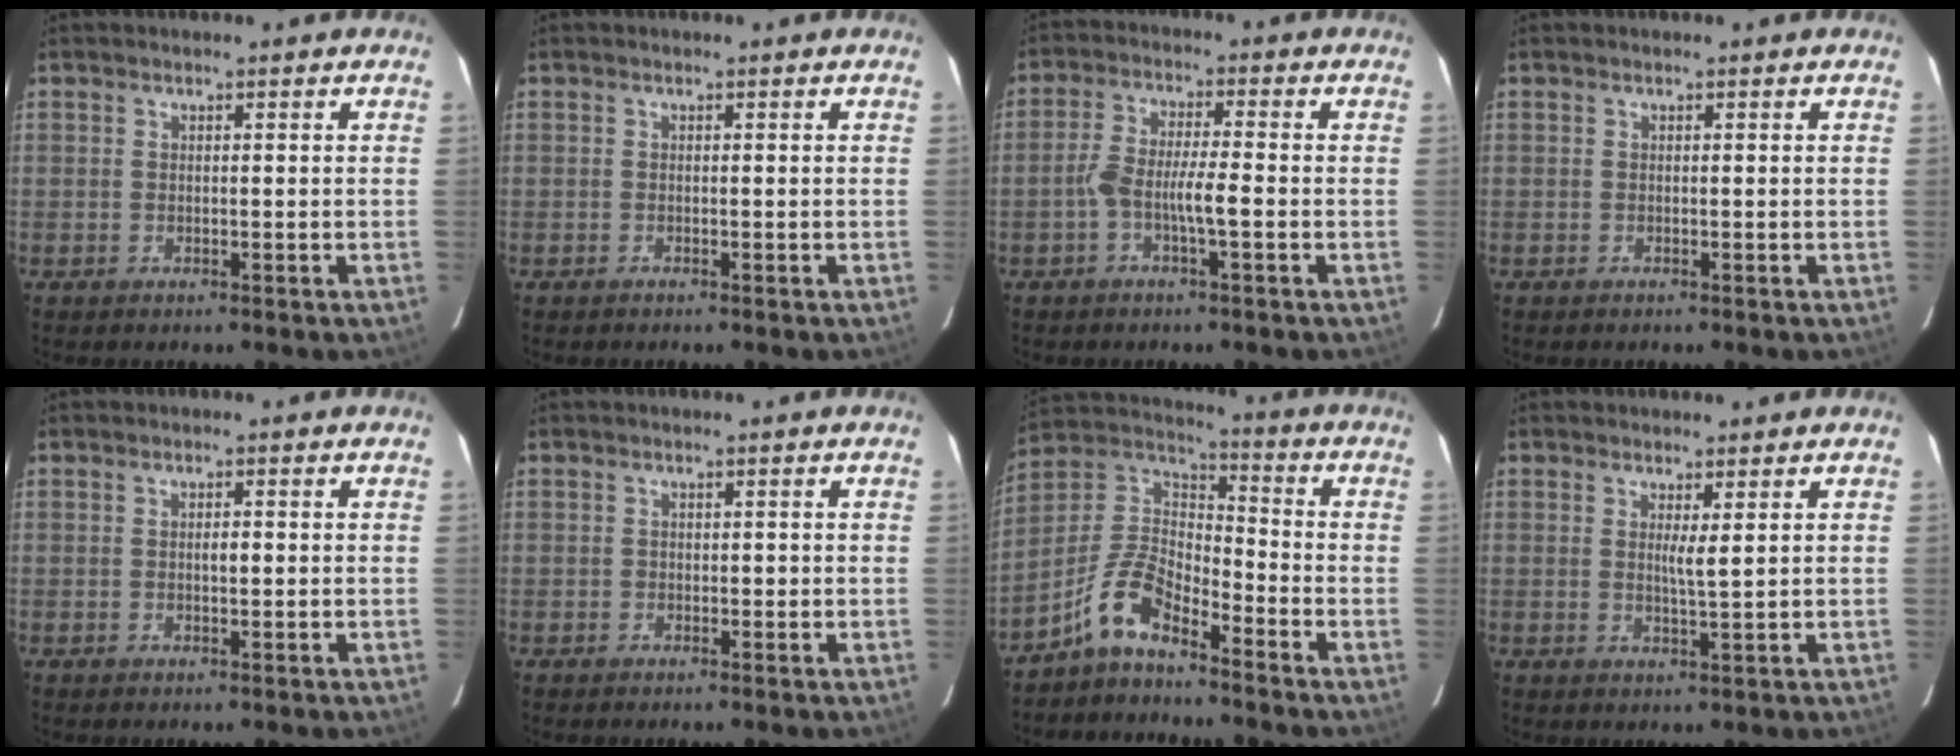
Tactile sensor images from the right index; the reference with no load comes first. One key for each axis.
{"total": 0.0}
{"total": 5.8, "fx": -1.8, "fy": 0.7, "fz": 5.5, "tx": -0.108, "ty": 0.014, "tz": -0.034}
{"total": 0.0}
{"total": 1.2, "fx": 0.0, "fy": 0.3, "fz": 1.1, "tx": -0.020, "ty": 0.002, "tz": -0.001}
{"total": 0.8, "fx": -0.1, "fy": 0.6, "fz": 0.5, "tx": -0.006, "ty": 0.003, "tz": -0.003}
{"total": 8.5, "fx": -6.3, "fy": 2.8, "fz": 4.9, "tx": -0.116, "ty": 0.027, "tz": -0.127}
{"total": 1.9, "fx": 0.7, "fy": -0.2, "fz": 1.8, "tx": -0.035, "ty": -0.007, "tz": 0.015}